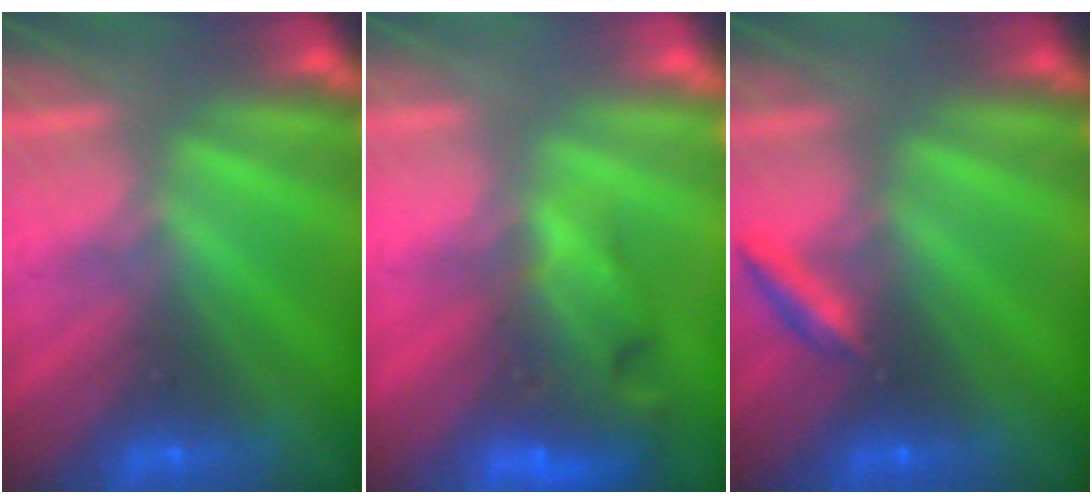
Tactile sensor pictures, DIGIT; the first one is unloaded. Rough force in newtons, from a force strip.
{"total": 7.5}
{"total": 2.1}